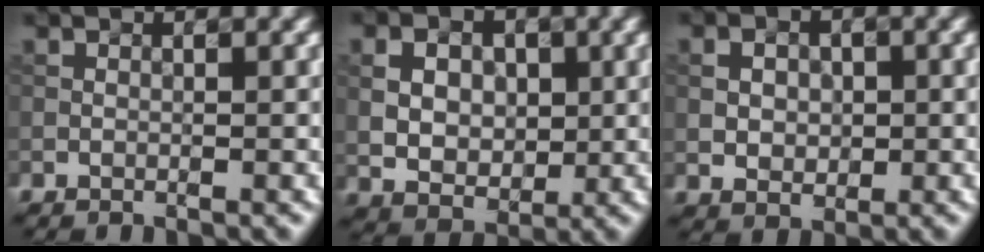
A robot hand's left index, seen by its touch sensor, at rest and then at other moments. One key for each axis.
{"total": 5.1, "fx": 0.7, "fy": 3.8, "fz": 3.3, "tx": -0.059, "ty": -0.001, "tz": 0.014}
{"total": 2.9, "fx": 0.3, "fy": 2.3, "fz": 1.9, "tx": -0.036, "ty": 0.000, "tz": 0.004}